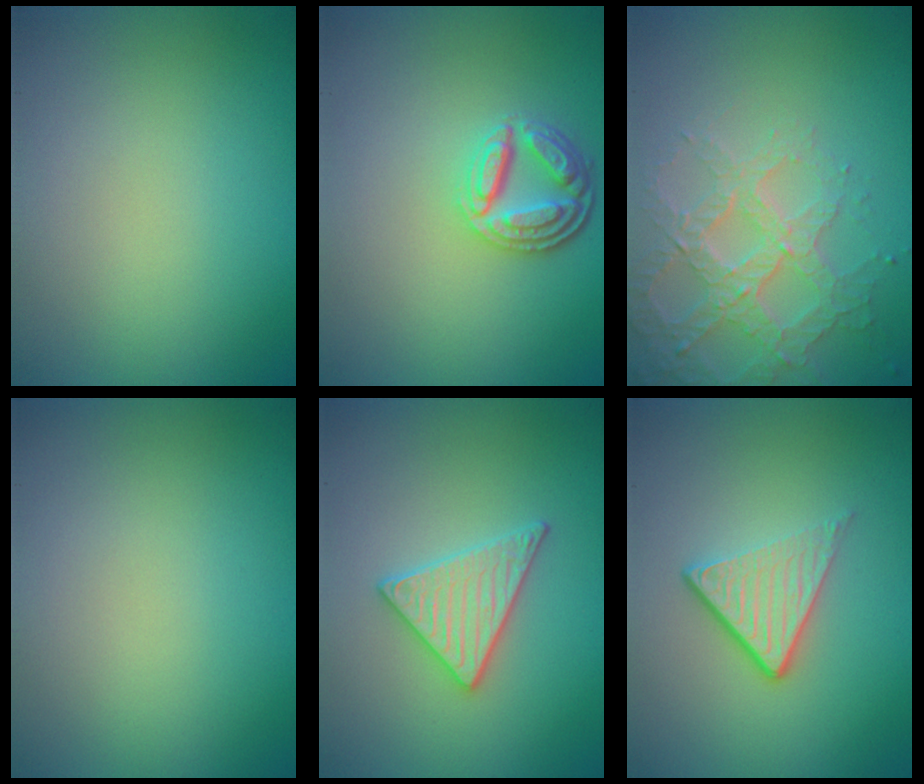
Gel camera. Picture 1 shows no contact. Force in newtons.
{"total": 4.1, "press": 3.2, "slide": 2.6}
{"total": 3.7, "press": 3.7, "slide": 0.6}
{"total": 0.0}
{"total": 2.9, "press": 2.8, "slide": 0.5}
{"total": 3.7, "press": 2.4, "slide": 2.8}